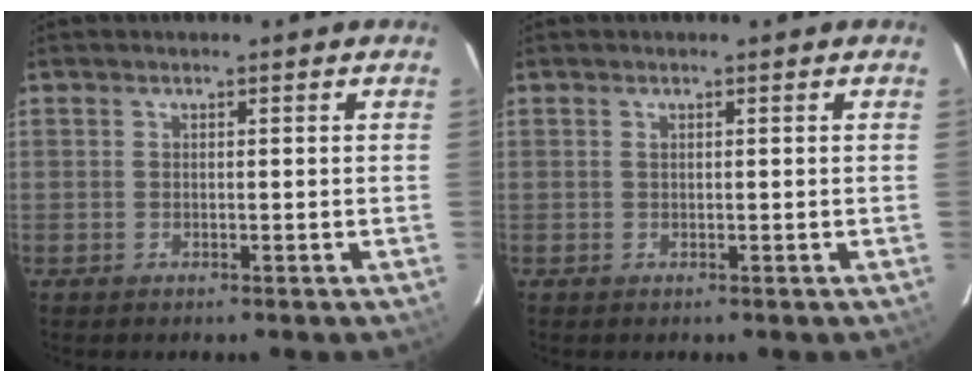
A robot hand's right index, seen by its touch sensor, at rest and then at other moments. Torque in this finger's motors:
{"motor_torque": [0.04, 0.25, 0.04, 0.00]}